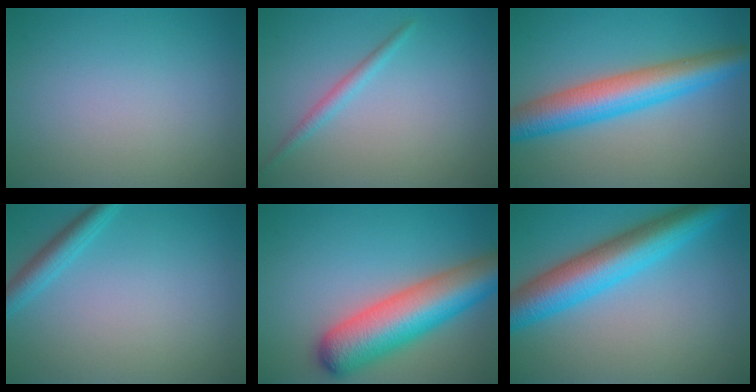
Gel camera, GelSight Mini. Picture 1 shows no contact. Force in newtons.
{"total": 1.4, "press": 1.4, "slide": 0.0}
{"total": 7.2, "press": 7.2, "slide": 0.1}
{"total": 2.3, "press": 2.3, "slide": 0.2}
{"total": 9.5, "press": 9.4, "slide": 0.3}
{"total": 8.1, "press": 8.1, "slide": 0.2}